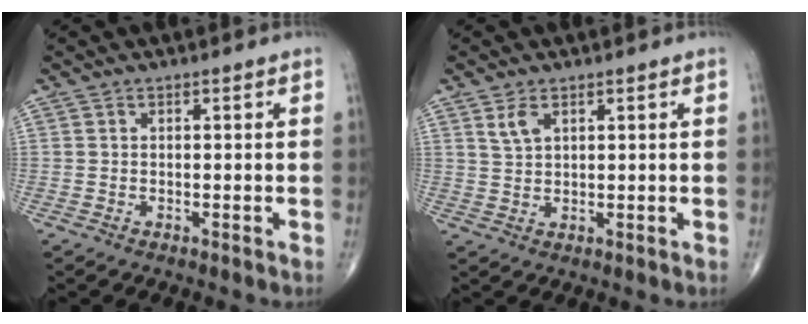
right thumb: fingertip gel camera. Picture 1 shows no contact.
{"total": 2.9, "force": [1.6, 1.4, 1.9], "torque": [-0.038, -0.004, 0.038]}